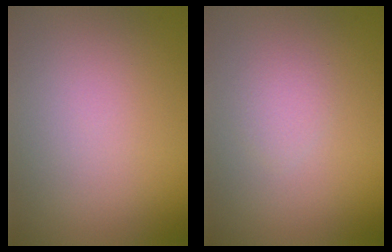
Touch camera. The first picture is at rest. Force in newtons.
{"total": 1.1, "press": 1.1, "slide": 0.0}